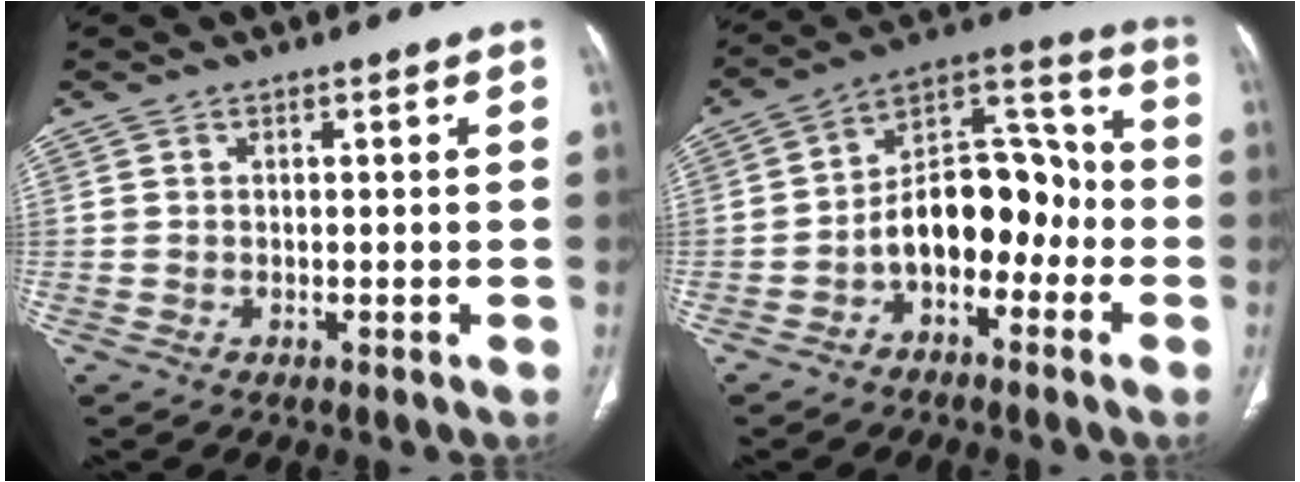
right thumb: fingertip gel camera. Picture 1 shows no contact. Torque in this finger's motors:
{"motor_torque": [1.33, 1.76, 1.27, -0.81, 0.07]}